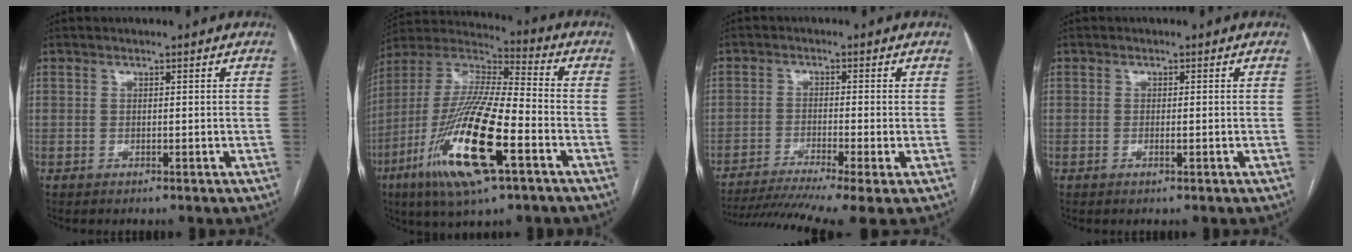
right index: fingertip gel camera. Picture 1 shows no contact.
{"total": 21.2, "force": [-8.5, 3.2, 19.1], "torque": [-0.422, -0.038, -0.159]}
{"total": 11.7, "force": [-8.7, -0.5, 7.8], "torque": [-0.128, -0.020, -0.141]}
{"total": 1.0, "force": [-0.3, 0.2, 0.9], "torque": [-0.017, -0.001, -0.004]}